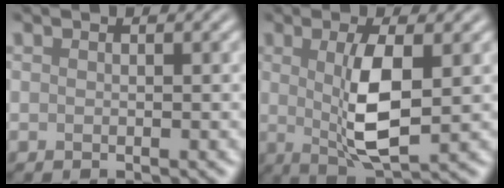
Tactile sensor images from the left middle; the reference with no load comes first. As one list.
[{"total": 5.6, "force": [0.3, 1.6, 5.3], "torque": [-0.105, -0.007, 0.010]}]